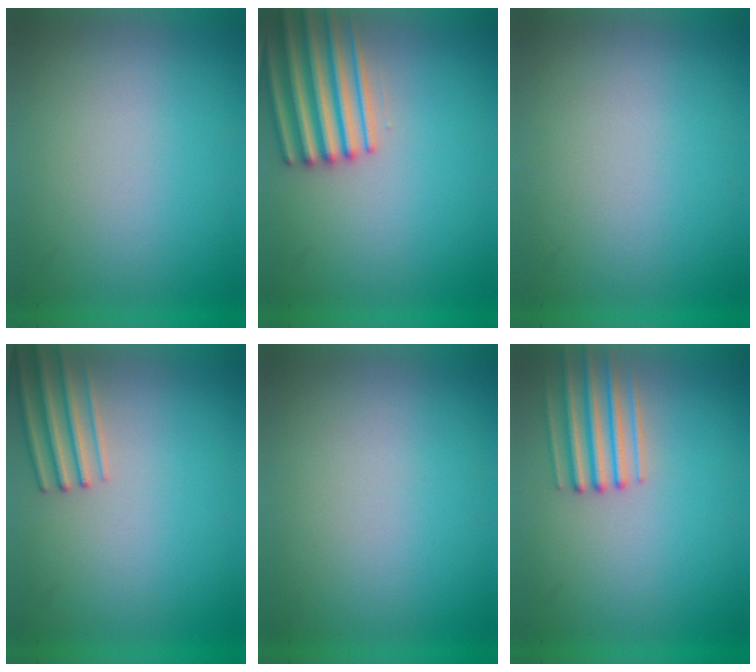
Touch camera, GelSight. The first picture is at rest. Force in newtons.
{"total": 5.0}
{"total": 0.0}
{"total": 2.5}
{"total": 0.0}
{"total": 2.8}